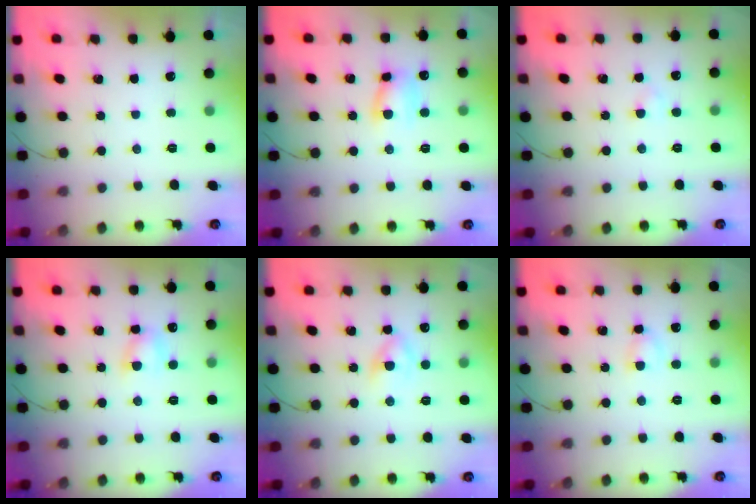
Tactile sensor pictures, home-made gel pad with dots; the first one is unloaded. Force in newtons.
{"total": 6.9, "press": 6.9, "slide": 0.5}
{"total": 1.9, "press": 1.7, "slide": 0.9}
{"total": 4.9, "press": 4.7, "slide": 1.5}
{"total": 3.8, "press": 3.6, "slide": 1.2}
{"total": 3.6, "press": 3.4, "slide": 1.3}